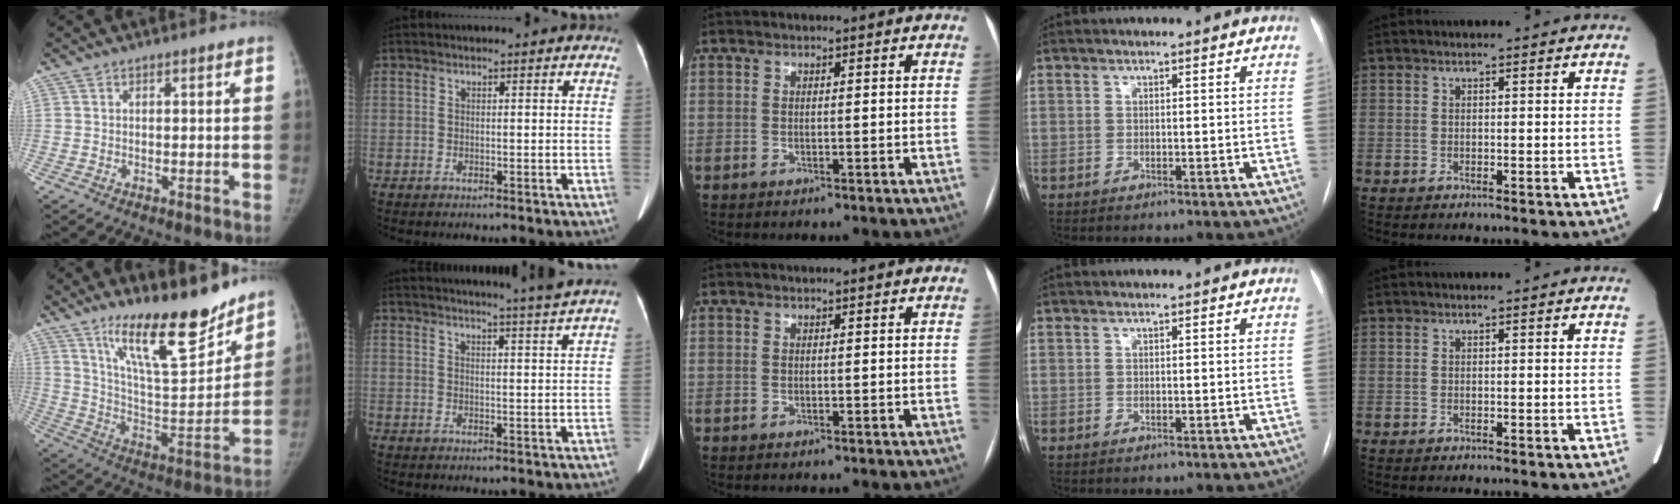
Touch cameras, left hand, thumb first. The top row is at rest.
{"thumb": {"total": 19.9, "force": [14.8, 5.1, 12.3], "torque": [-0.159, -0.100, 0.253]}, "index": {"total": 8.7, "force": [7.8, -2.3, 2.8], "torque": [-0.036, -0.024, 0.091]}}